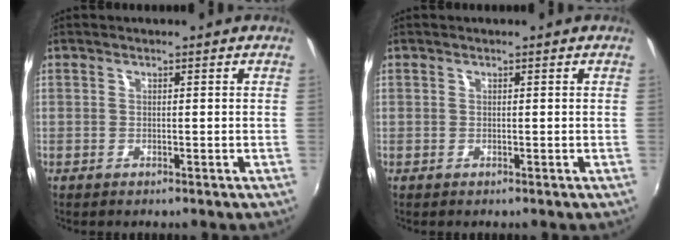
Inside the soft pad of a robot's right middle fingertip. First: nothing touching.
{"total": 0.0}